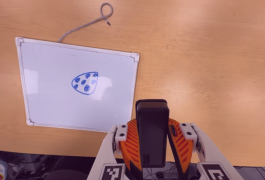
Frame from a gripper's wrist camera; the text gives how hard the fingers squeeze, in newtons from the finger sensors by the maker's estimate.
{"total": 8.7, "left": 7.1, "right": 10.3}